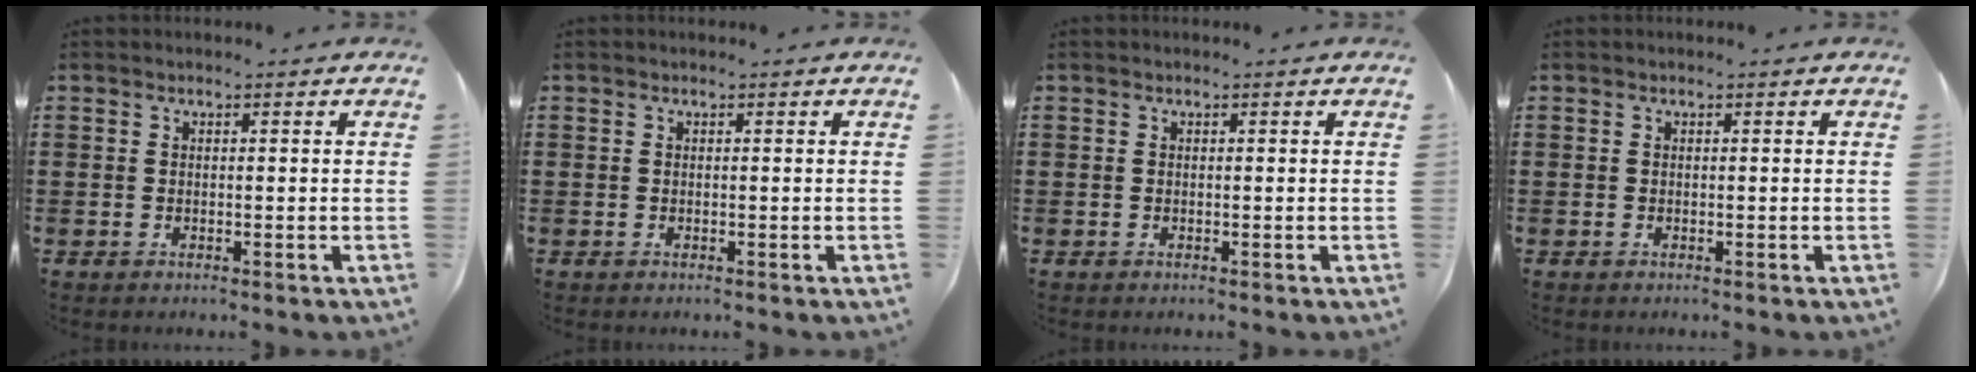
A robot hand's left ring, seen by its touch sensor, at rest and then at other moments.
{"total": 0.0}
{"total": 0.0}
{"total": 0.0}